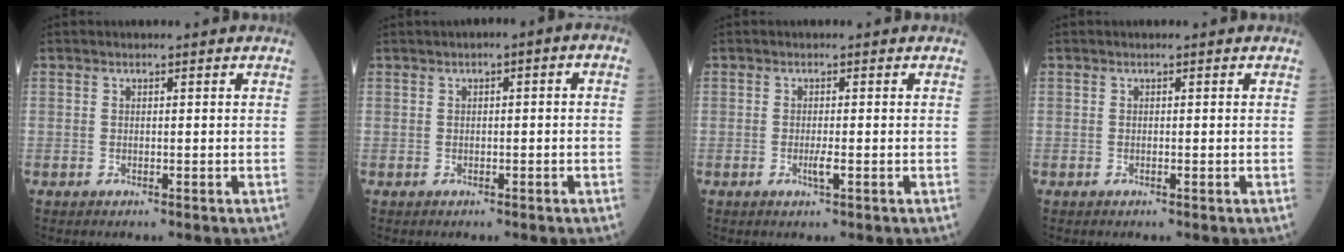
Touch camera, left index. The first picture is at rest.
{"total": 2.1, "force": [0.1, 0.7, 2.0], "torque": [-0.026, 0.015, -0.001]}
{"total": 1.4, "force": [-0.6, -0.1, 1.3], "torque": [-0.026, -0.005, -0.011]}
{"total": 0.0}